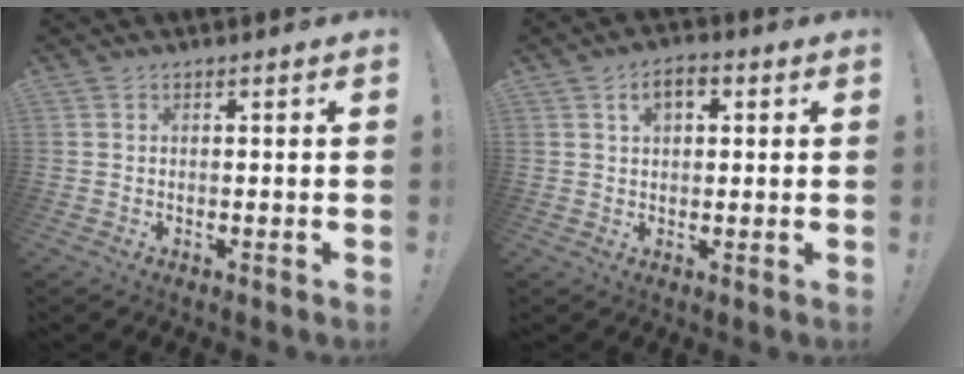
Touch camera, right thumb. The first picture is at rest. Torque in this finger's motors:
{"motor_torque": [0.01, 0.01, 0.22, 0.06, 0.00]}